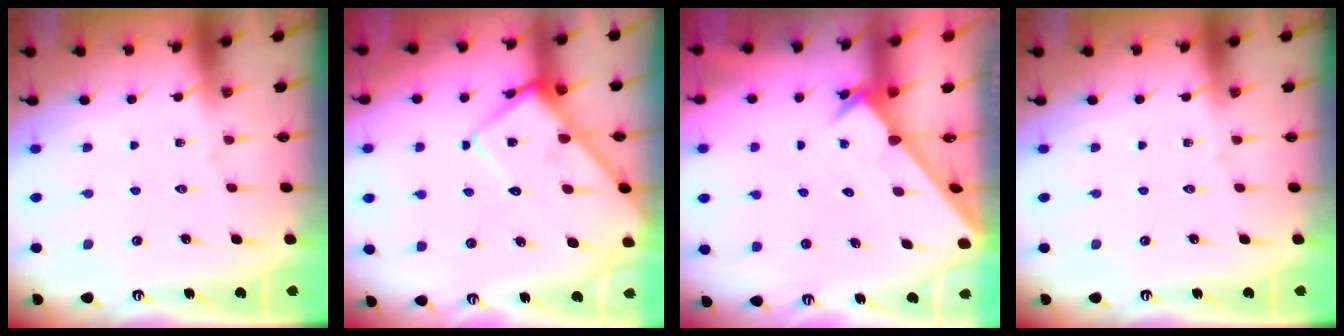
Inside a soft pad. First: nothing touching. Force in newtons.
{"total": 12.1, "press": 12.1, "slide": 1.1}
{"total": 2.4, "press": 2.4, "slide": 0.2}
{"total": 0.0}